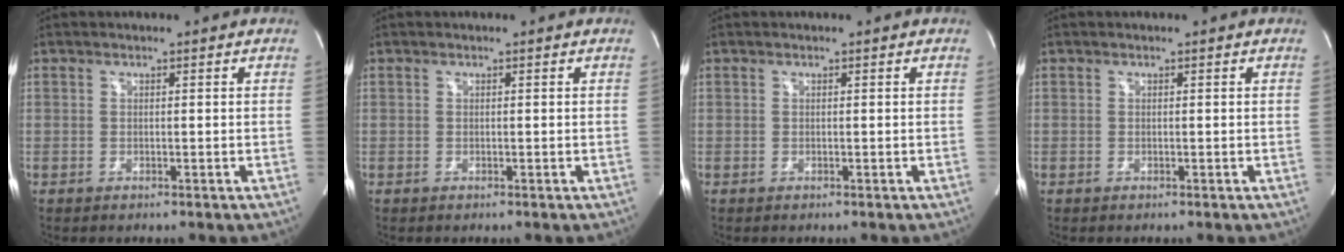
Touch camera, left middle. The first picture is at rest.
{"total": 0.0}
{"total": 0.0}
{"total": 0.0}